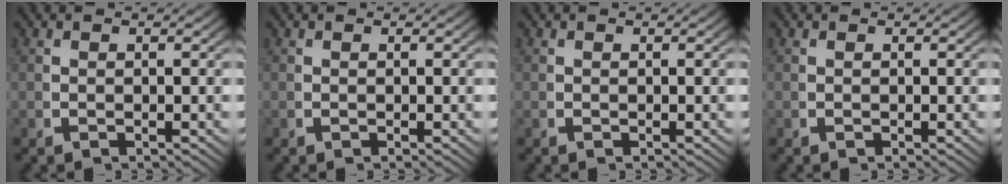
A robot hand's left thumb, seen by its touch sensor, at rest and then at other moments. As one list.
[{"total": 0.0}, {"total": 0.0}, {"total": 0.0}]